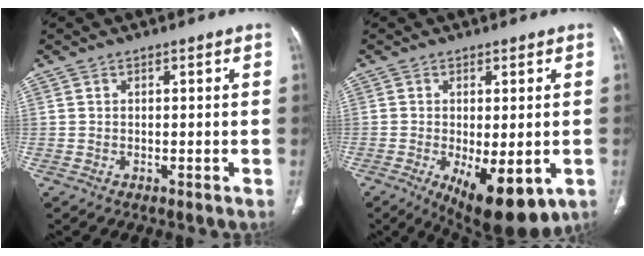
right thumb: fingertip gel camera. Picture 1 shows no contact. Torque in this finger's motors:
{"motor_torque": [-0.26, 0.59, 0.05, 0.04, 0.28]}